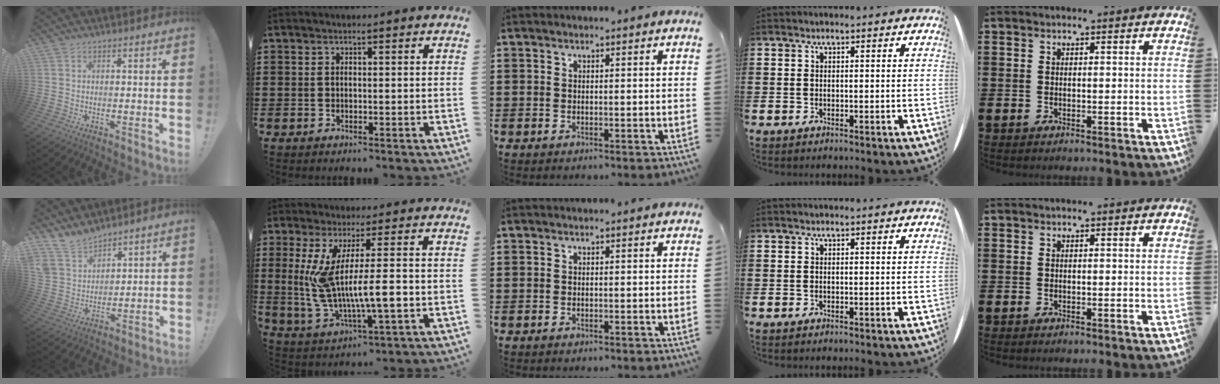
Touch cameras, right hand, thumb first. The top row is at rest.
{"thumb": {"total": 10.5, "force": [9.2, 4.6, 2.4], "torque": [-0.067, -0.062, 0.184]}, "index": {"total": 12.0, "force": [-0.3, 2.9, 11.6], "torque": [-0.244, -0.017, -0.009]}}